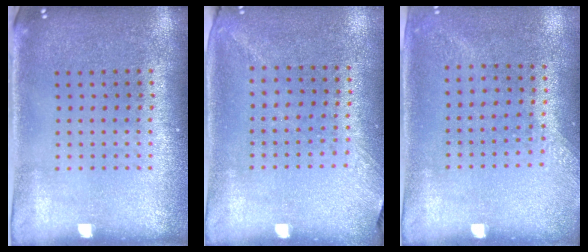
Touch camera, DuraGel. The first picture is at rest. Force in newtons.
{"total": 1.3, "press": 1.0, "slide": 0.8}
{"total": 1.3, "press": 1.0, "slide": 0.8}